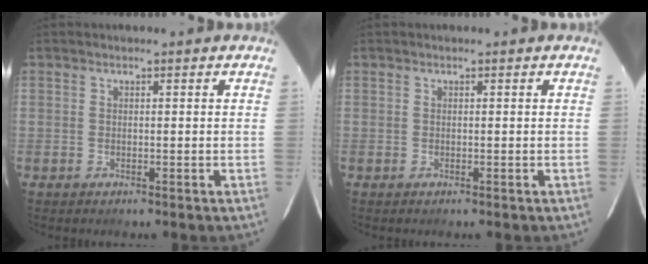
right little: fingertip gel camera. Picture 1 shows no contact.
{"total": 0.0}